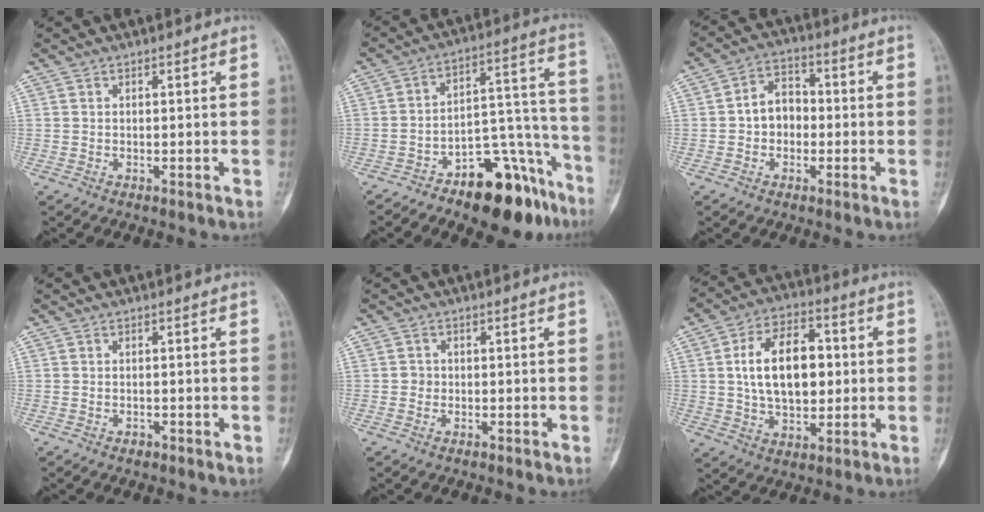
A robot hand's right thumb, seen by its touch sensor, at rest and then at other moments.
{"total": 17.5, "force": [-11.5, 7.7, 10.8], "torque": [-0.098, 0.116, -0.173]}
{"total": 6.9, "force": [-0.6, 5.4, 4.2], "torque": [-0.047, 0.024, -0.023]}
{"total": 1.0, "force": [-0.6, 0.7, 0.4], "torque": [-0.006, 0.002, -0.008]}
{"total": 1.5, "force": [-0.3, 1.4, 0.4], "torque": [0.002, 0.006, -0.008]}
{"total": 15.4, "force": [1.5, 9.3, 12.3], "torque": [-0.183, 0.012, 0.025]}